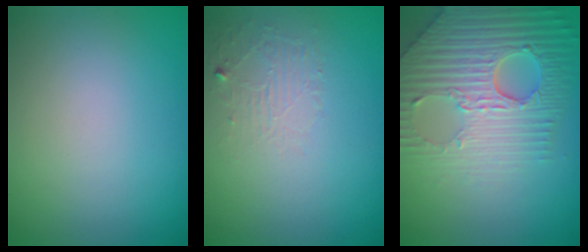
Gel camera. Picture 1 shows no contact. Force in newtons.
{"total": 1.4, "press": 0.1, "slide": 1.4}
{"total": 8.5, "press": 5.8, "slide": 6.2}